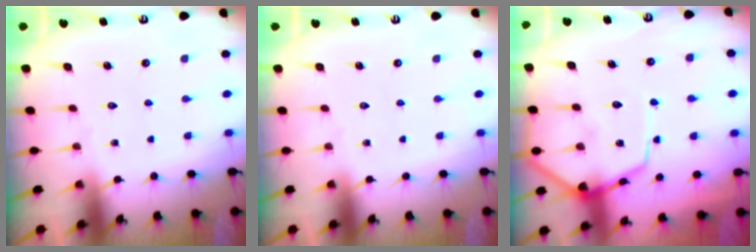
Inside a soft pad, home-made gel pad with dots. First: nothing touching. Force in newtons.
{"total": 0.0}
{"total": 10.6, "press": 10.5, "slide": 1.1}